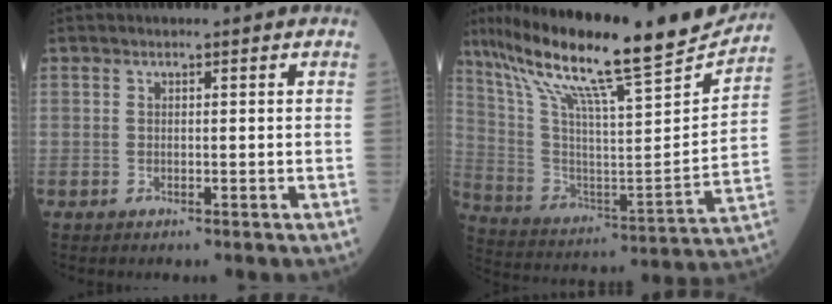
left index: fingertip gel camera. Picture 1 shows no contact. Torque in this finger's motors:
{"motor_torque": [0.88, -0.91, 0.38, 0.21]}